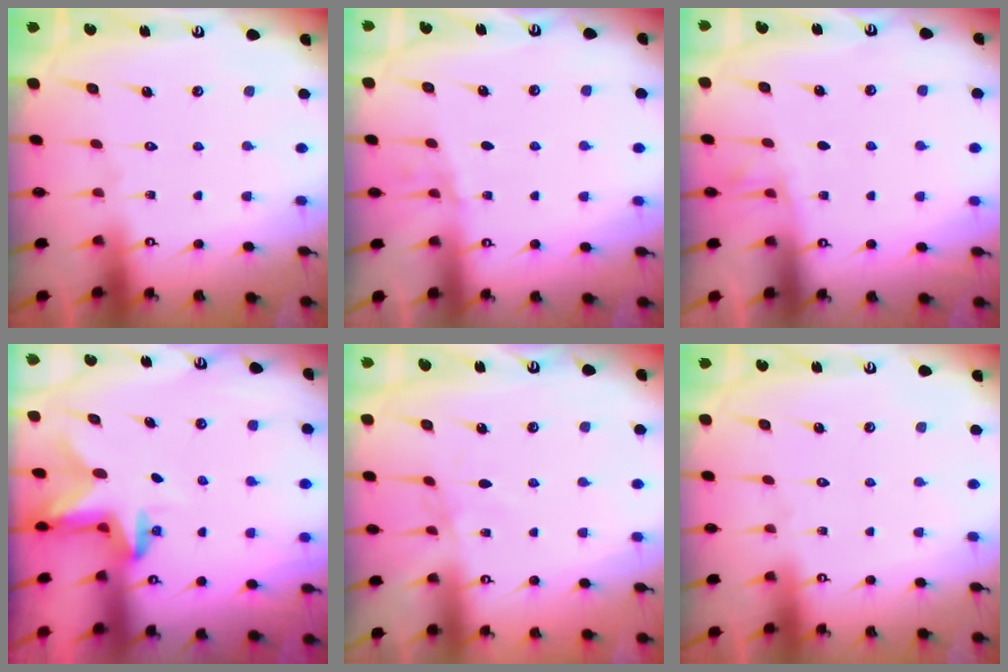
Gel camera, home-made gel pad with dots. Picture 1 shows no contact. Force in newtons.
{"total": 2.4, "press": 2.3, "slide": 0.3}
{"total": 2.9, "press": 2.9, "slide": 0.4}
{"total": 2.7, "press": 2.6, "slide": 0.5}
{"total": 1.7, "press": 1.6, "slide": 0.4}
{"total": 0.0}